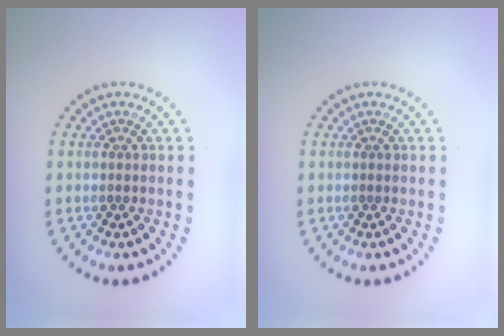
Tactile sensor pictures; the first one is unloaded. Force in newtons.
{"total": 0.0}